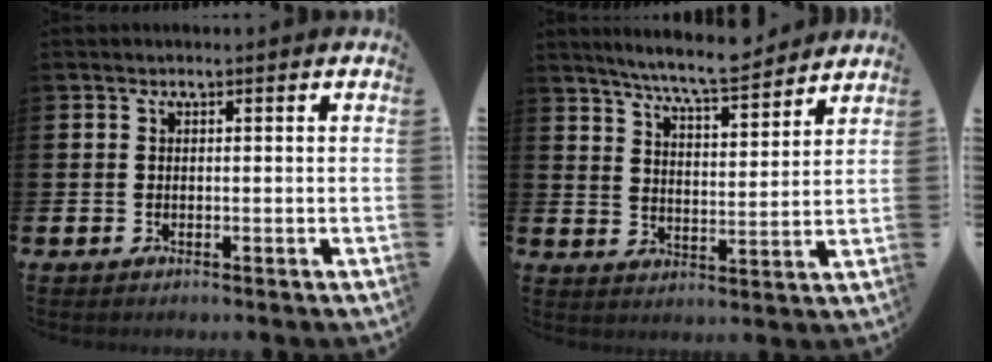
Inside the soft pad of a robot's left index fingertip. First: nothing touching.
{"total": 7.5, "force": [7.1, -0.1, 2.2], "torque": [-0.061, -0.043, 0.126]}